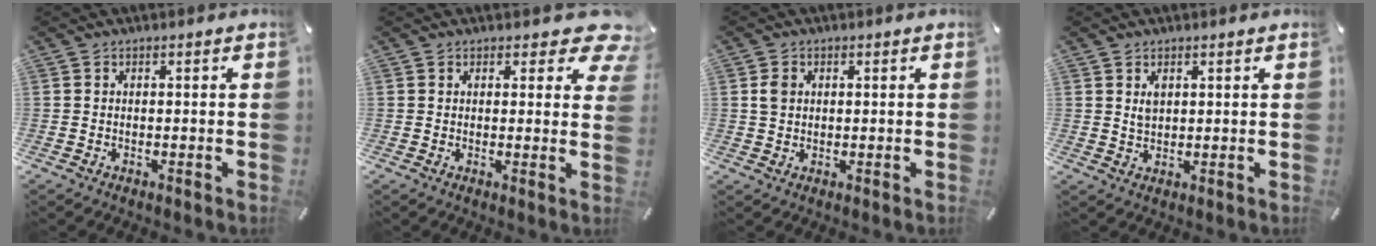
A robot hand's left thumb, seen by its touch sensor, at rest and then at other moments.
{"total": 7.0, "force": [4.0, 3.5, 4.6], "torque": [-0.040, -0.023, 0.064]}
{"total": 2.4, "force": [0.6, 2.1, 0.9], "torque": [-0.013, 0.003, 0.008]}
{"total": 2.2, "force": [1.1, 1.5, 1.1], "torque": [-0.017, -0.003, 0.018]}